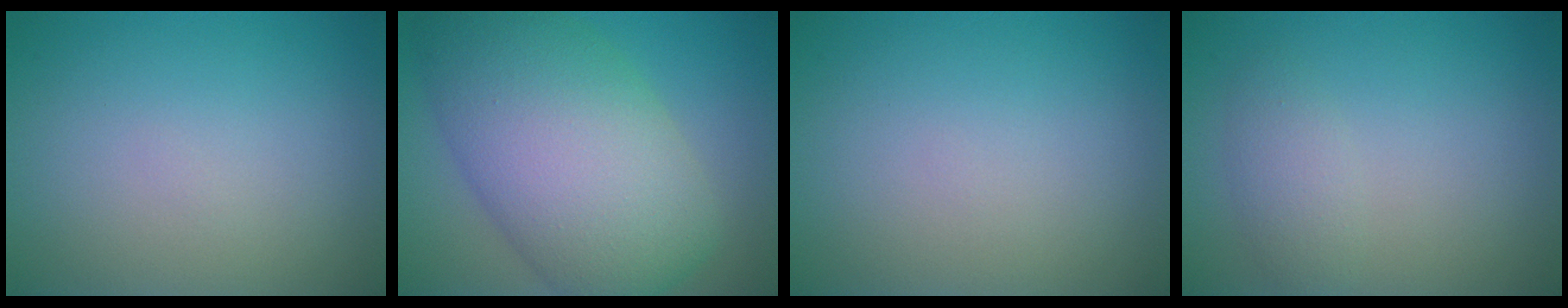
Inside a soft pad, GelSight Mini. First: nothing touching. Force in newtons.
{"total": 12.1, "press": 12.1, "slide": 0.4}
{"total": 0.0}
{"total": 1.9, "press": 1.9, "slide": 0.1}